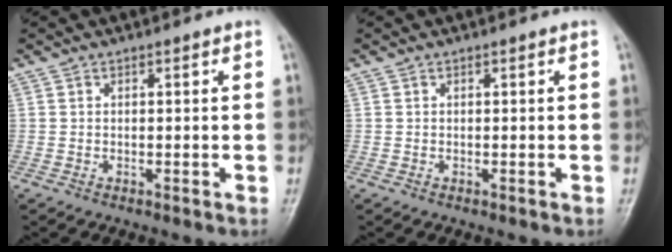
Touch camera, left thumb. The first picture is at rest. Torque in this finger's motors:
{"motor_torque": [0.00, 0.00, 0.01, -0.03, 0.00]}